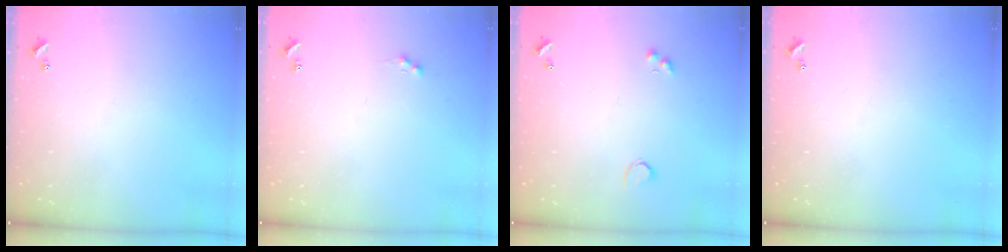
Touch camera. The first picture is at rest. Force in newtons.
{"total": 1.0, "press": 0.9, "slide": 0.4}
{"total": 1.9, "press": 1.5, "slide": 1.1}
{"total": 0.0}